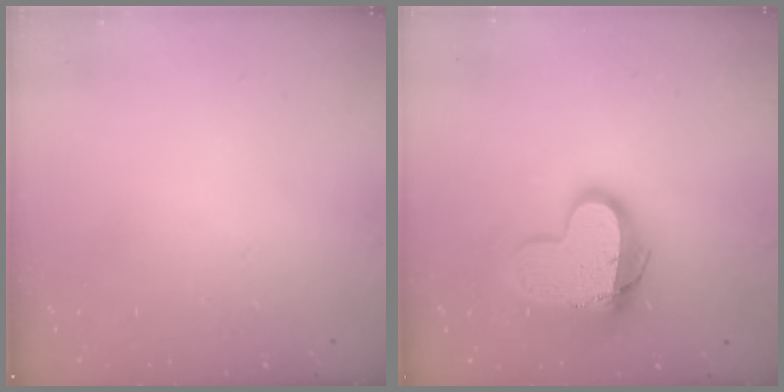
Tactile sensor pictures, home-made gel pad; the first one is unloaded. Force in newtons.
{"total": 13.5, "press": 13.5, "slide": 1.2}